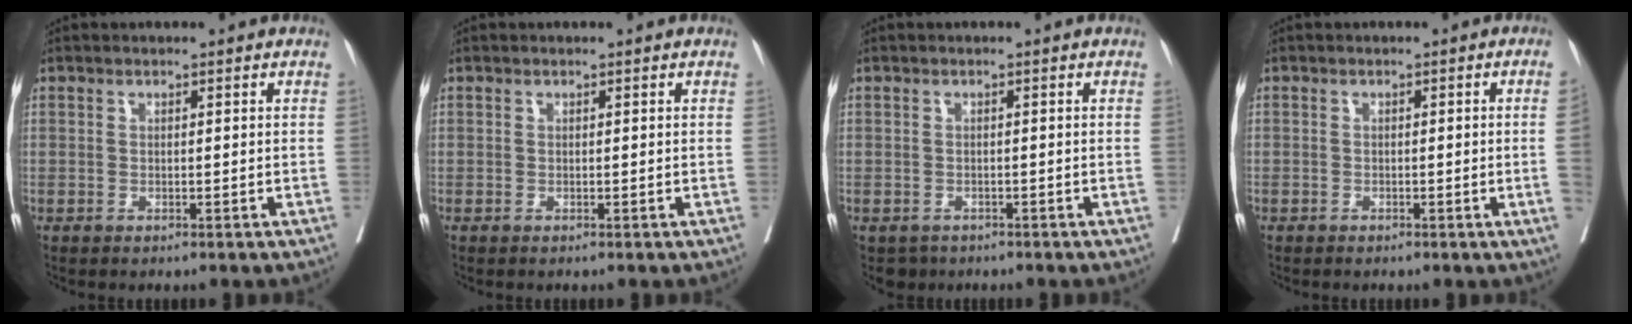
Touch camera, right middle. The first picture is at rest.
{"total": 0.0}
{"total": 2.1, "force": [-1.5, 1.5, 0.2], "torque": [-0.004, 0.003, -0.021]}
{"total": 2.2, "force": [-0.5, -0.7, 2.0], "torque": [-0.026, 0.001, -0.007]}